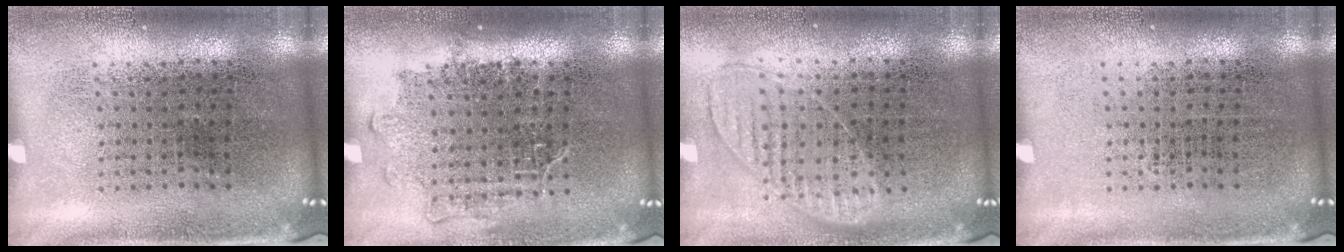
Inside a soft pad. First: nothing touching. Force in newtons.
{"total": 1.2, "press": 1.1, "slide": 0.6}
{"total": 0.9, "press": 0.8, "slide": 0.3}
{"total": 0.0}